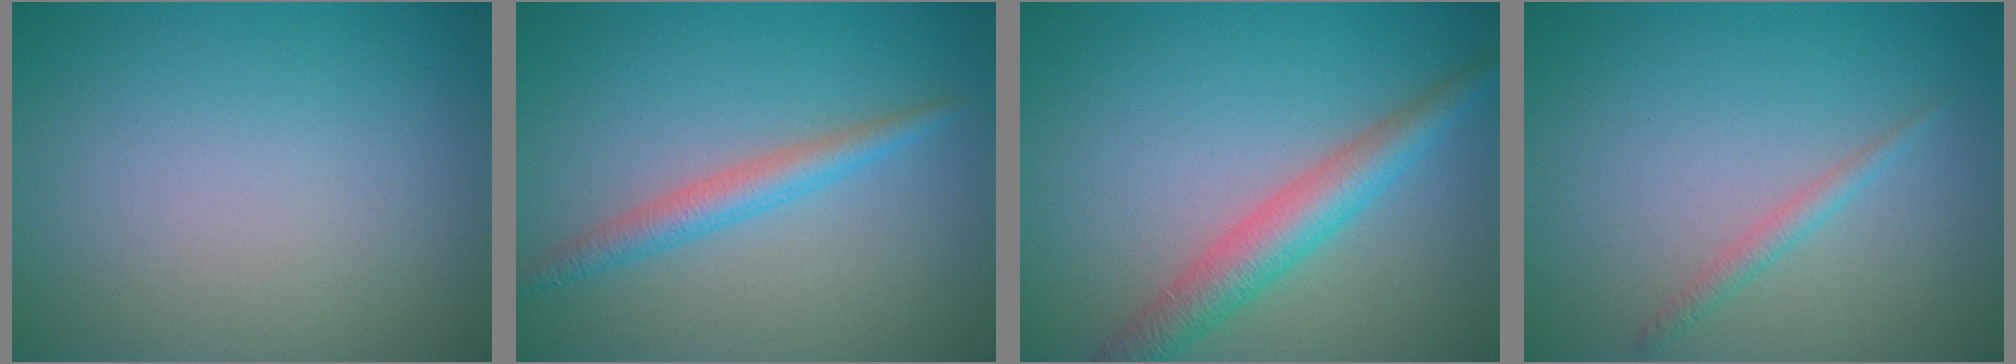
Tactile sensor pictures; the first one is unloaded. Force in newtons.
{"total": 2.6, "press": 2.6, "slide": 0.0}
{"total": 4.4, "press": 4.4, "slide": 0.2}
{"total": 1.2, "press": 1.2, "slide": 0.0}